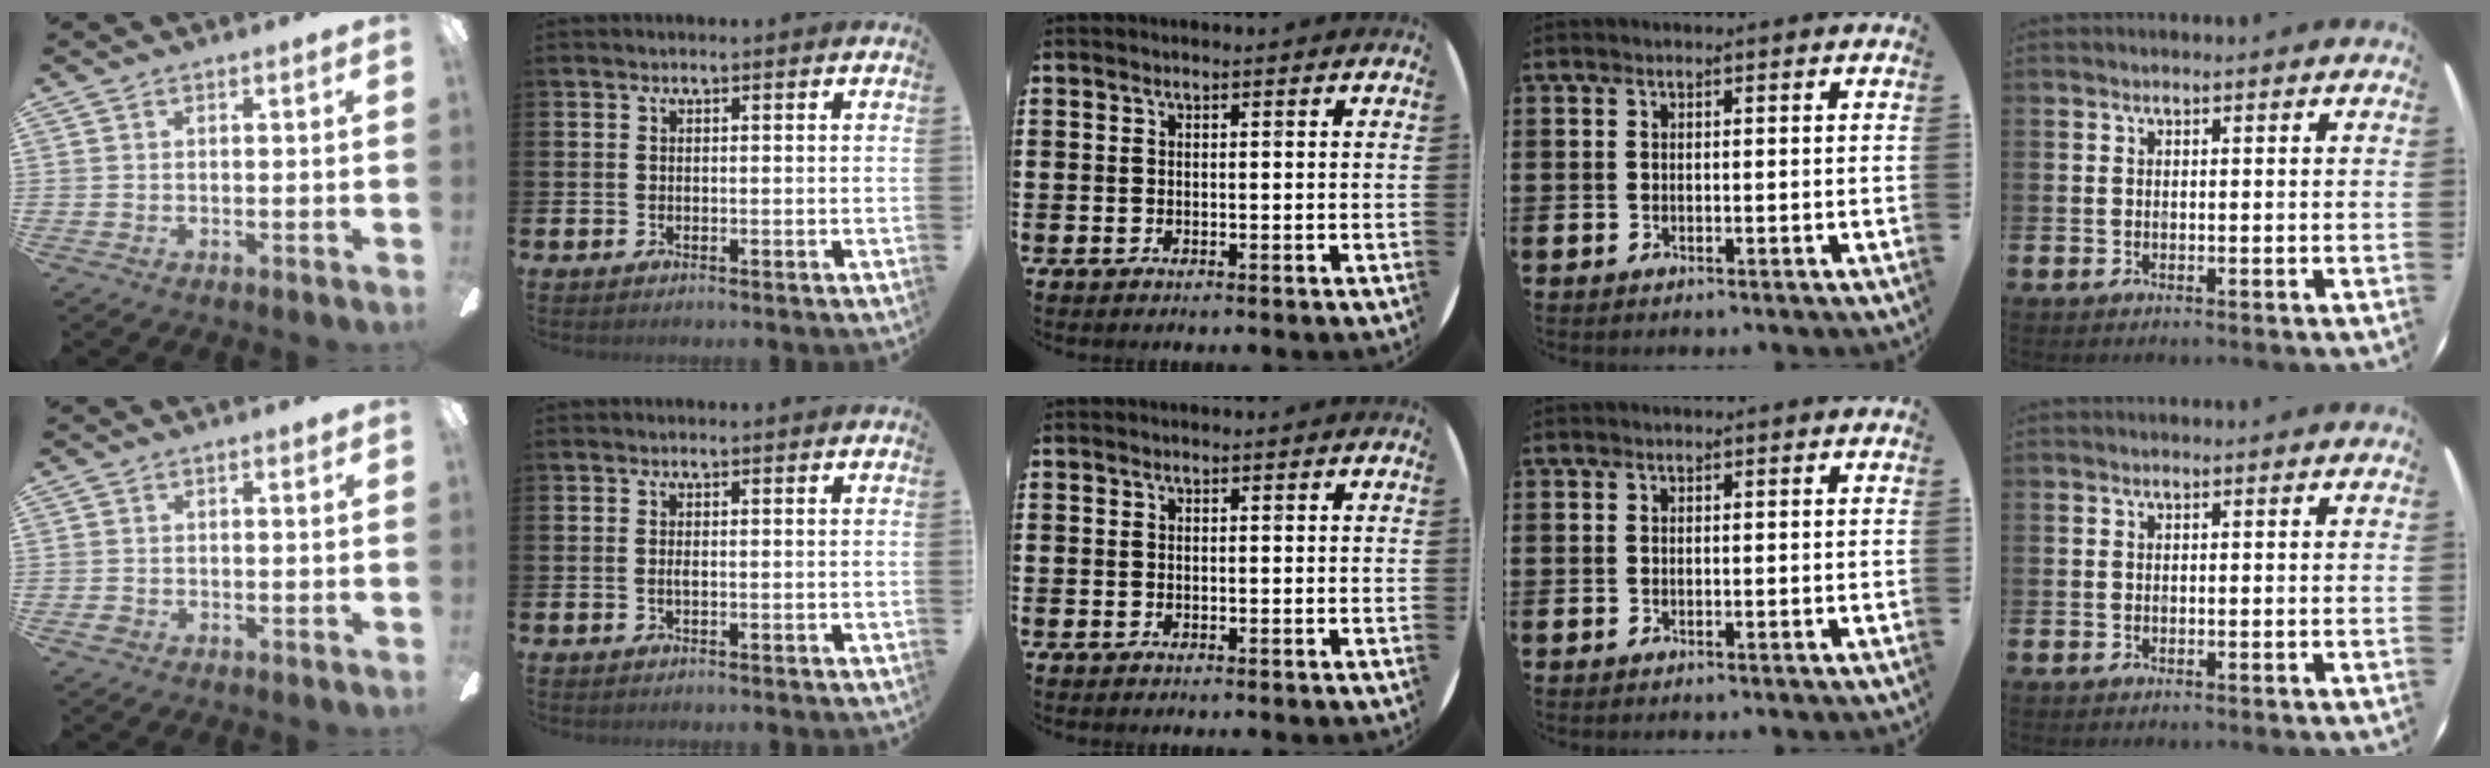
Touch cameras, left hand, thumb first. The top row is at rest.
{"thumb": {"total": 1.0, "force": [-0.3, 0.9, 0.3], "torque": [-0.005, 0.005, -0.007]}, "index": {"total": 0.6, "force": [0.0, 0.1, 0.6], "torque": [-0.015, 0.000, 0.001]}}